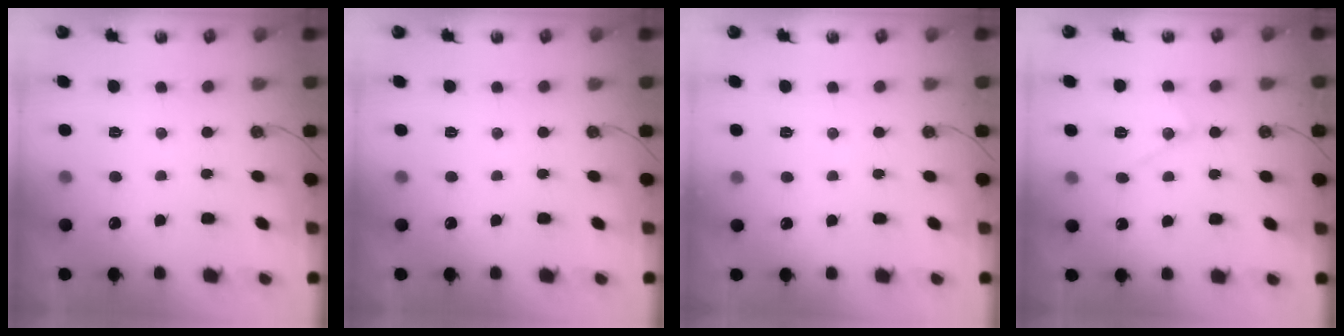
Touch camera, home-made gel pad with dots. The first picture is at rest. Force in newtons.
{"total": 0.0}
{"total": 3.2, "press": 3.1, "slide": 0.5}
{"total": 10.4, "press": 10.4, "slide": 0.6}